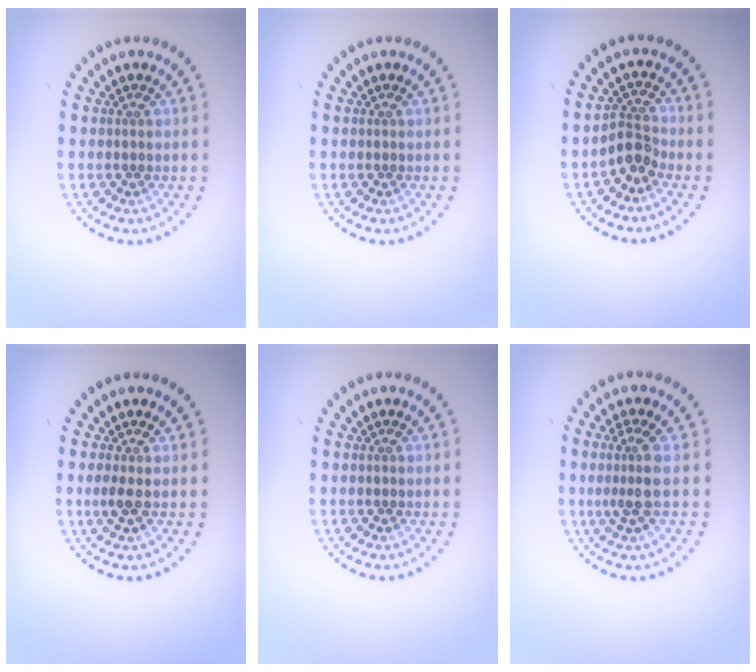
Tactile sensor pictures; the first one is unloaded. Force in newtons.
{"total": 0.0}
{"total": 2.4, "press": 1.8, "slide": 1.5}
{"total": 1.1, "press": 1.0, "slide": 0.4}
{"total": 0.0}
{"total": 2.5, "press": 1.9, "slide": 1.7}